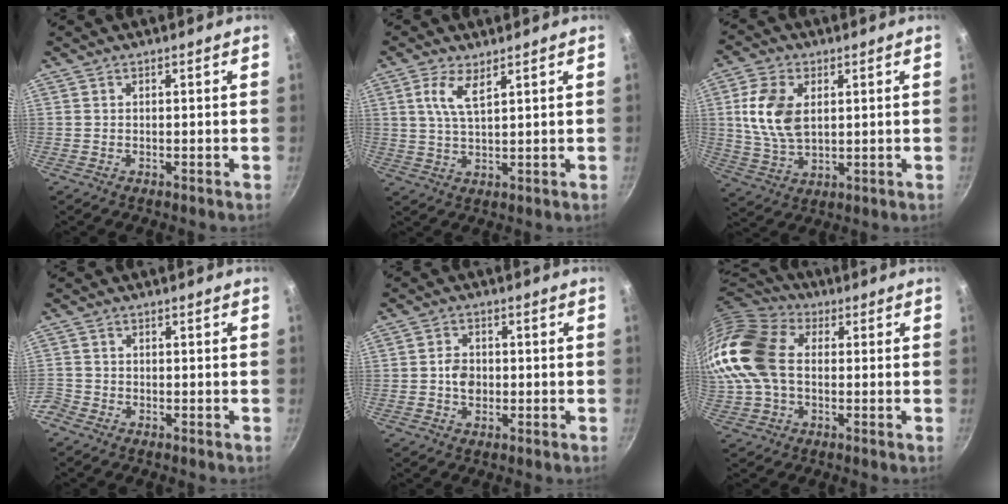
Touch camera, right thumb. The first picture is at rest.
{"total": 5.4, "force": [2.6, 1.8, 4.3], "torque": [-0.085, -0.016, 0.054]}
{"total": 10.9, "force": [2.3, 6.7, 8.3], "torque": [-0.153, -0.012, 0.047]}
{"total": 2.4, "force": [-1.6, 1.7, 0.4], "torque": [-0.016, 0.005, -0.035]}
{"total": 4.0, "force": [-0.4, 3.1, 2.4], "torque": [-0.027, 0.008, -0.010]}
{"total": 20.2, "force": [1.3, 14.2, 14.3], "torque": [-0.312, 0.033, 0.014]}